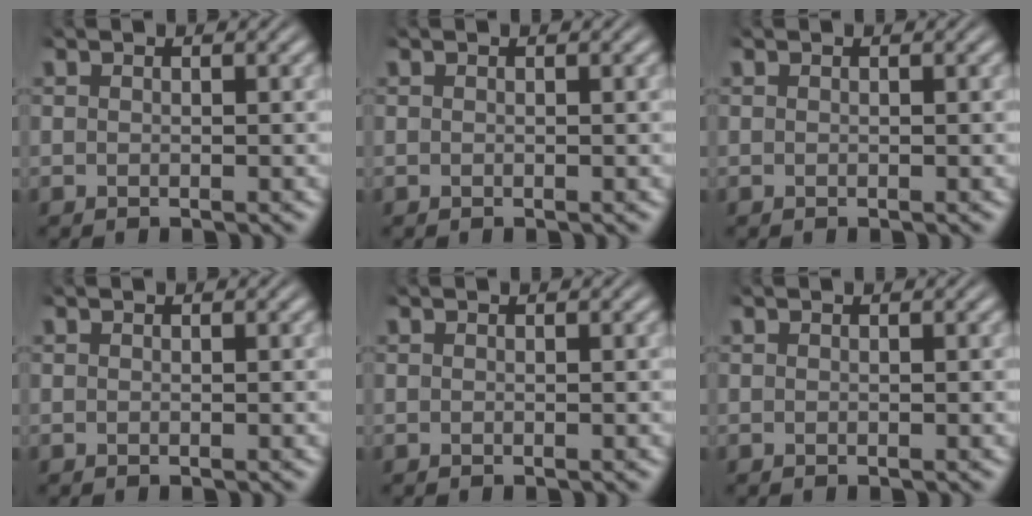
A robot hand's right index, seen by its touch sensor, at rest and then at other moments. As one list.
[{"total": 0.0}, {"total": 0.0}, {"total": 0.0}, {"total": 0.0}, {"total": 0.0}]